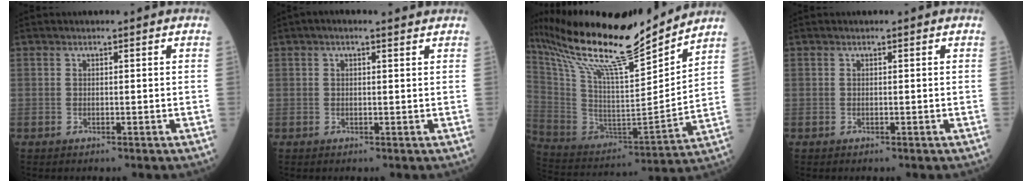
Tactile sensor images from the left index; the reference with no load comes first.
{"total": 2.7, "force": [2.0, 0.5, 1.8], "torque": [-0.033, 0.023, 0.028]}
{"total": 23.2, "force": [20.2, 1.5, 11.3], "torque": [-0.223, -0.024, 0.348]}
{"total": 0.0}